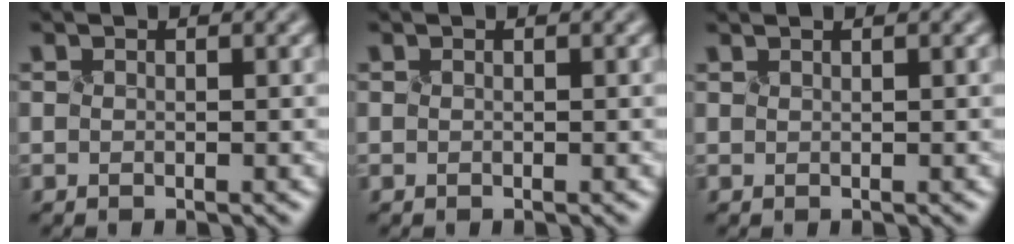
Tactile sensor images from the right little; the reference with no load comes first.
{"total": 0.0}
{"total": 0.0}